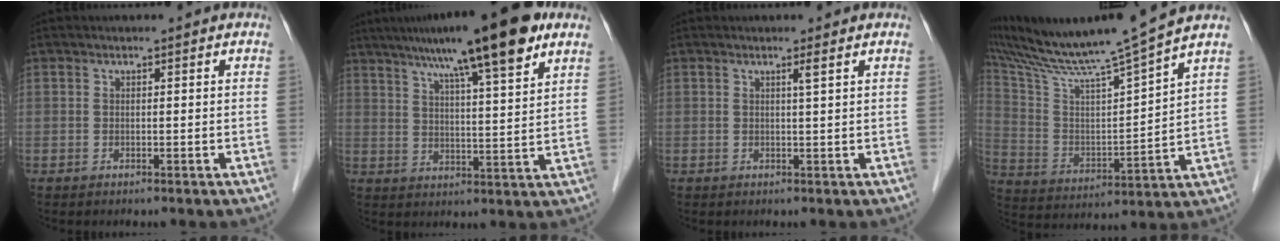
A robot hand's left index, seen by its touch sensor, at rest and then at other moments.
{"total": 17.0, "force": [11.4, 0.9, 12.6], "torque": [-0.193, 0.025, 0.167]}
{"total": 1.2, "force": [0.6, -0.4, 0.9], "torque": [-0.021, -0.005, 0.015]}
{"total": 16.0, "force": [14.1, -2.2, 7.1], "torque": [-0.141, -0.015, 0.248]}